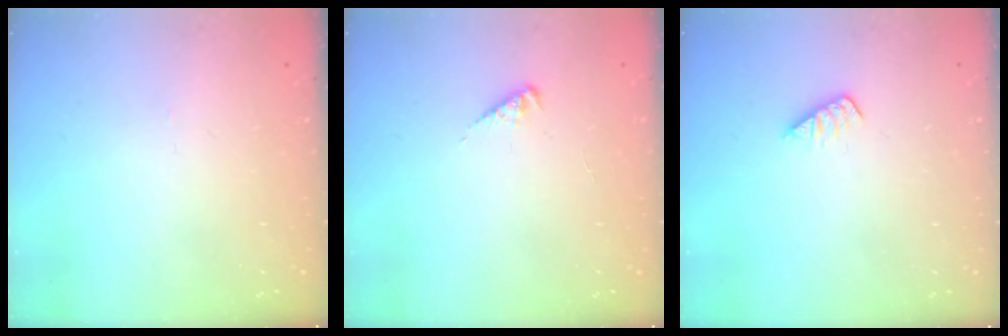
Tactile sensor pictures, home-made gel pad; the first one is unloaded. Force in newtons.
{"total": 2.6, "press": 2.6, "slide": 0.4}
{"total": 1.6, "press": 1.5, "slide": 0.3}